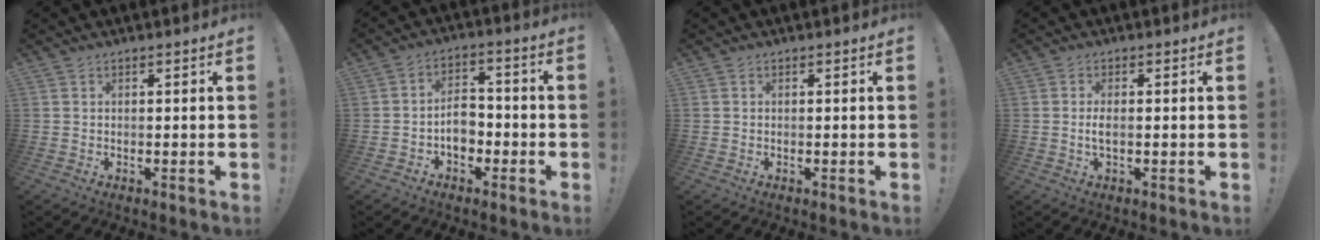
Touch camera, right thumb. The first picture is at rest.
{"total": 8.3, "force": [-2.3, 5.9, 5.4], "torque": [-0.083, 0.011, -0.042]}
{"total": 0.0}
{"total": 2.9, "force": [-0.4, 0.9, 2.7], "torque": [-0.056, 0.001, -0.008]}